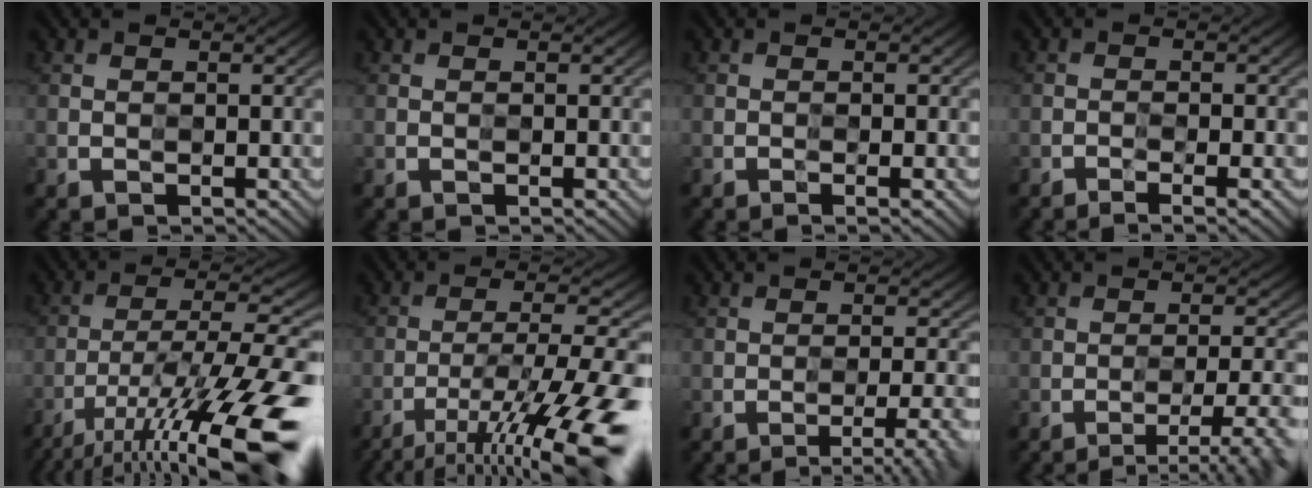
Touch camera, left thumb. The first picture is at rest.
{"total": 0.0}
{"total": 1.0, "force": [-0.5, 0.1, 0.9], "torque": [-0.015, -0.001, -0.010]}
{"total": 2.7, "force": [-1.6, 0.3, 2.1], "torque": [-0.033, 0.004, -0.033]}
{"total": 19.2, "force": [-11.2, 4.7, 14.8], "torque": [-0.247, -0.010, -0.190]}
{"total": 15.9, "force": [-9.7, 3.6, 12.0], "torque": [-0.207, -0.017, -0.145]}
{"total": 7.2, "force": [-4.9, 1.3, 5.2], "torque": [-0.070, 0.012, -0.060]}
{"total": 8.2, "force": [-5.3, 1.7, 6.0], "torque": [-0.089, 0.009, -0.067]}